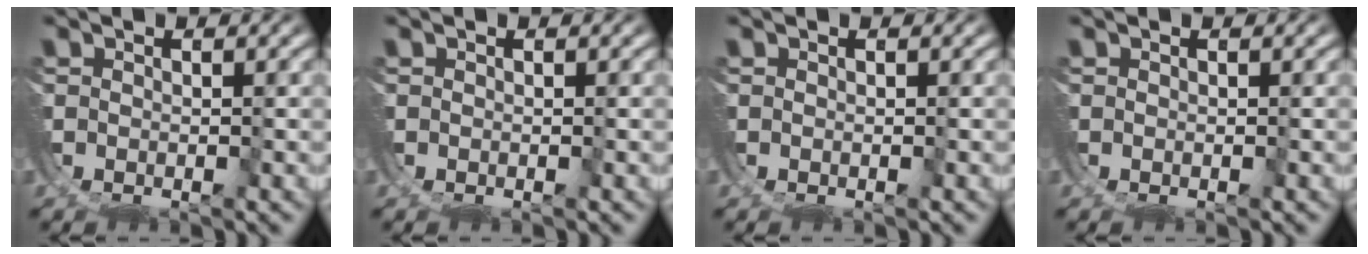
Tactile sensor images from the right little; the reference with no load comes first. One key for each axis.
{"total": 0.0}
{"total": 0.0}
{"total": 0.0}